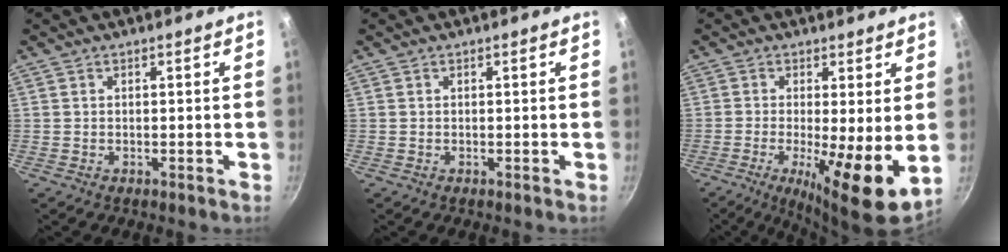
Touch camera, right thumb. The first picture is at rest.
{"total": 0.0}
{"total": 11.0, "force": [-1.2, 2.3, 10.7], "torque": [-0.176, -0.018, -0.019]}